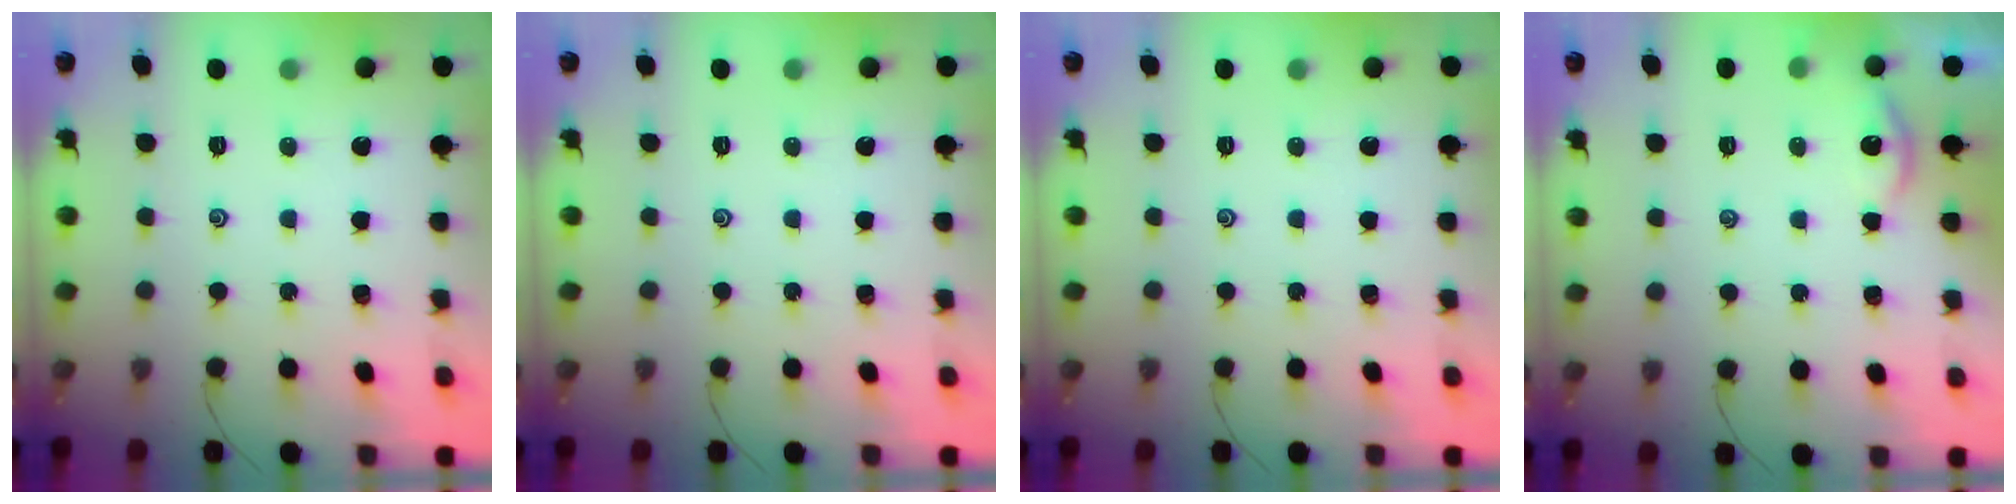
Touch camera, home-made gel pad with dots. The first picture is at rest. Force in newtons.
{"total": 0.0}
{"total": 0.0}
{"total": 3.2, "press": 3.2, "slide": 0.3}